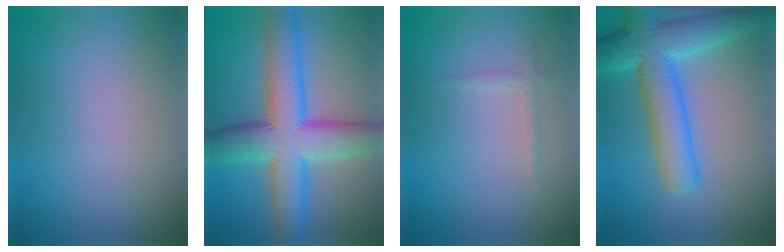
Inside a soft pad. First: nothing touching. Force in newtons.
{"total": 9.7, "press": 9.7, "slide": 0.1}
{"total": 0.9, "press": 0.9, "slide": 0.0}
{"total": 8.2, "press": 8.2, "slide": 0.3}